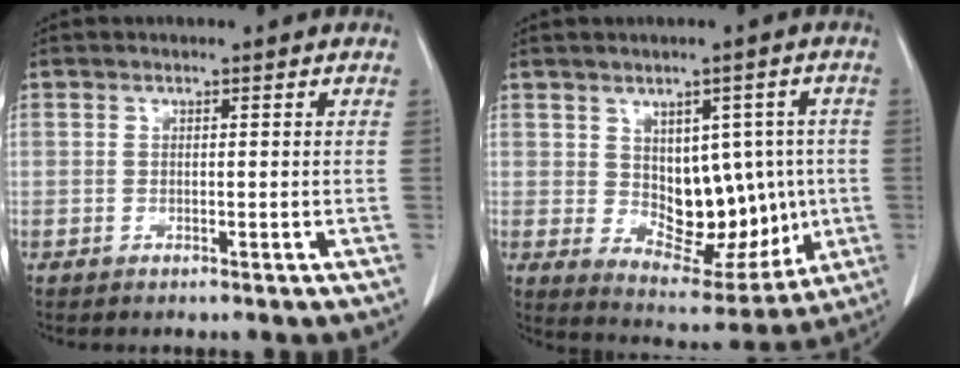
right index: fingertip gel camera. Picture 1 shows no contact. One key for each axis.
{"total": 11.6, "fx": 0.2, "fy": 6.9, "fz": 9.3, "tx": -0.111, "ty": 0.011, "tz": 0.030}